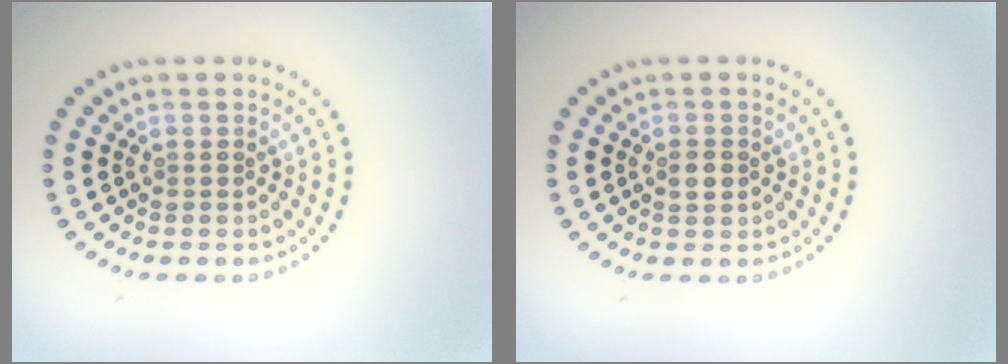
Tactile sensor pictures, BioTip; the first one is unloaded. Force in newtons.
{"total": 1.2, "press": 1.1, "slide": 0.4}